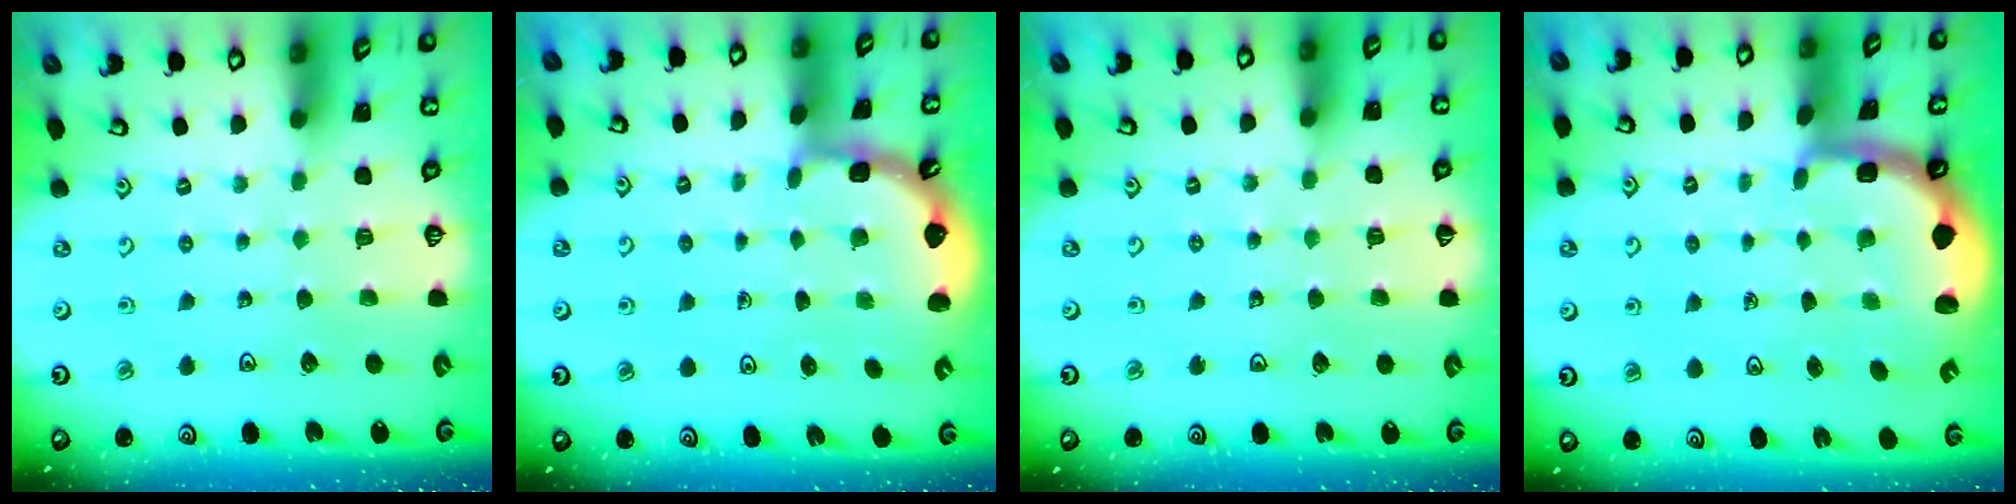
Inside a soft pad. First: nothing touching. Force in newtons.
{"total": 2.1, "press": 2.1, "slide": 0.2}
{"total": 2.4, "press": 2.4, "slide": 0.3}
{"total": 2.2, "press": 2.0, "slide": 0.8}